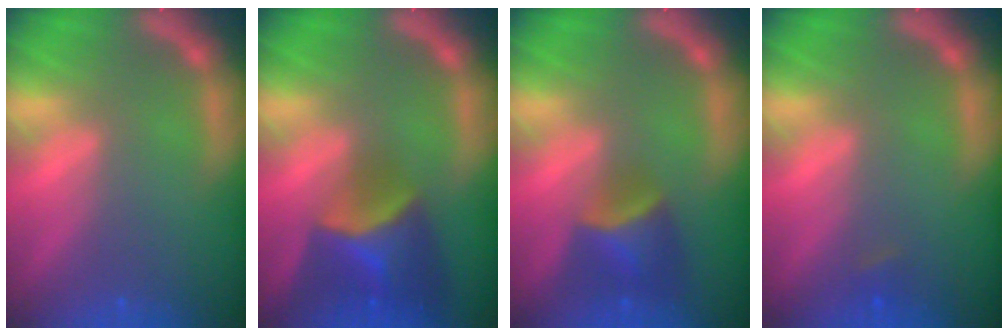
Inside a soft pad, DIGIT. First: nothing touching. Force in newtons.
{"total": 6.9}
{"total": 4.4}
{"total": 0.9}